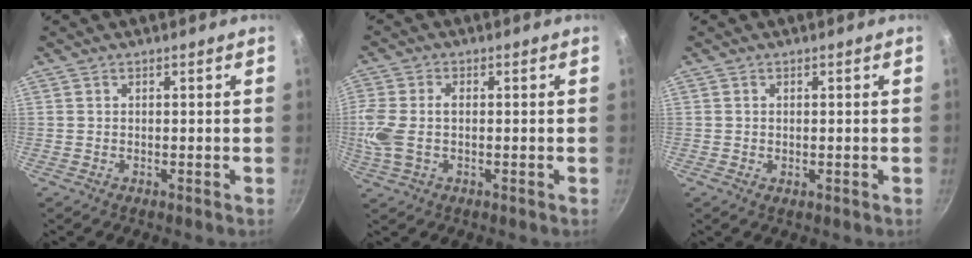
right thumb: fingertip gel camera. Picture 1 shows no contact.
{"total": 7.9, "force": [-0.4, 4.5, 6.4], "torque": [-0.142, 0.004, -0.015]}
{"total": 0.7, "force": [0.0, 0.5, 0.5], "torque": [-0.005, 0.000, -0.001]}